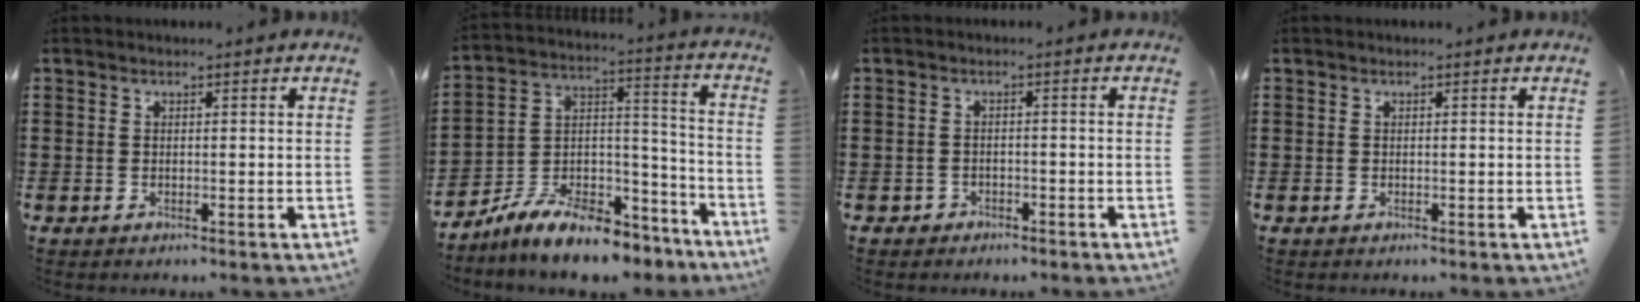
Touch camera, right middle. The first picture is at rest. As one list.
[{"total": 9.2, "force": [-7.9, 2.6, 3.8], "torque": [-0.074, 0.019, -0.156]}, {"total": 1.3, "force": [-1.1, 0.6, 0.0], "torque": [-0.005, 0.001, -0.026]}, {"total": 0.0}]